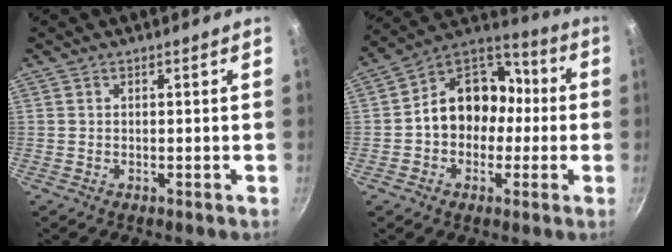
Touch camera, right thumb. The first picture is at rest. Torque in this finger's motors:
{"motor_torque": [1.44, 2.73, 1.05, -0.51, 0.11]}